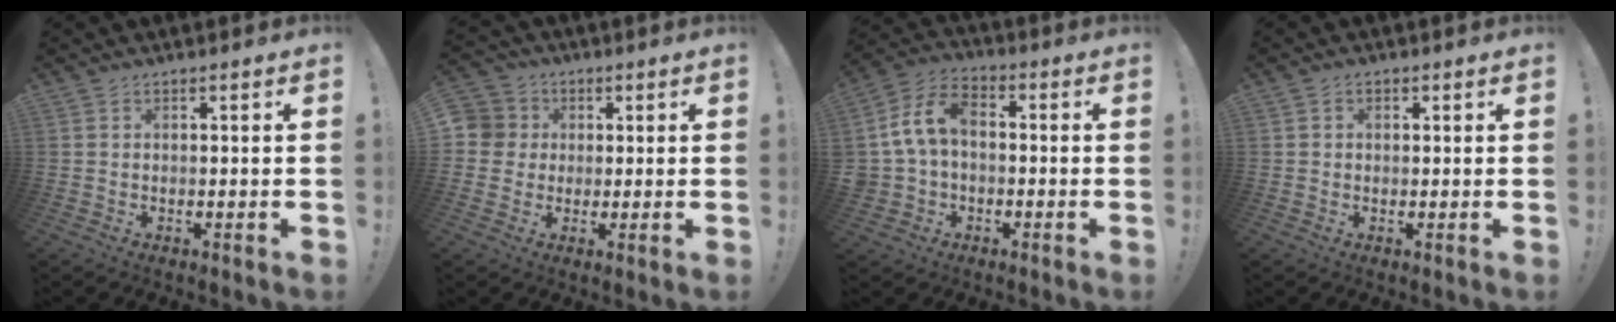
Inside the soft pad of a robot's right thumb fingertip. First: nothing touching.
{"total": 6.6, "force": [0.2, 6.4, 1.5], "torque": [-0.031, 0.010, 0.007]}
{"total": 11.7, "force": [1.1, 8.7, 7.8], "torque": [-0.147, 0.021, 0.026]}
{"total": 1.4, "force": [0.1, 1.2, 0.7], "torque": [-0.008, 0.003, 0.001]}